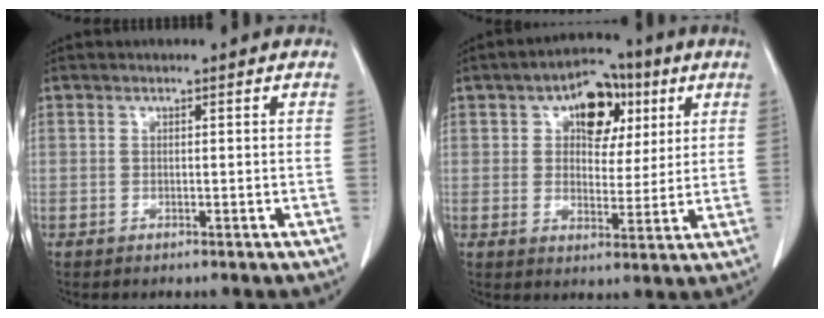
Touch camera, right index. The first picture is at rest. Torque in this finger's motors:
{"motor_torque": [0.46, 0.67, 0.18, 0.06]}